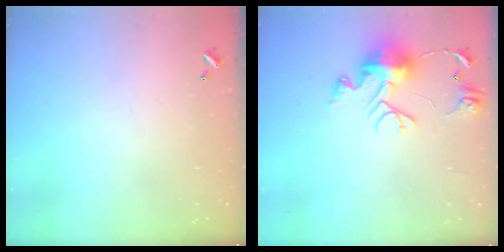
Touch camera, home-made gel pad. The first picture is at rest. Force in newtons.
{"total": 11.3, "press": 11.3, "slide": 0.9}